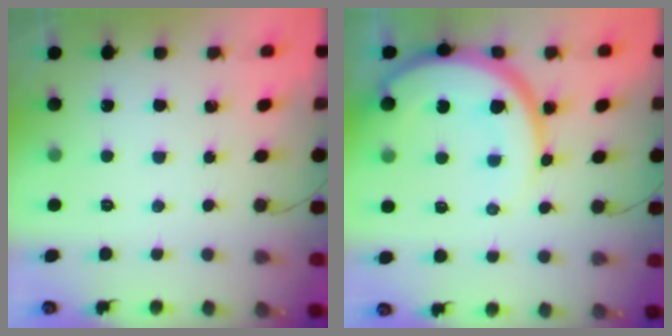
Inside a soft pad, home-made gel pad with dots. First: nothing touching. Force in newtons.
{"total": 13.8, "press": 13.8, "slide": 1.2}